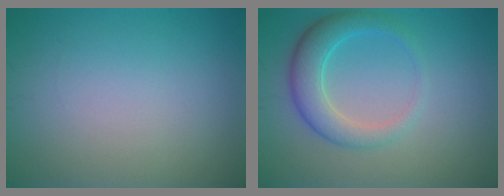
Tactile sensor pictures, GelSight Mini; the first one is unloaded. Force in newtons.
{"total": 4.2, "press": 4.2, "slide": 0.5}